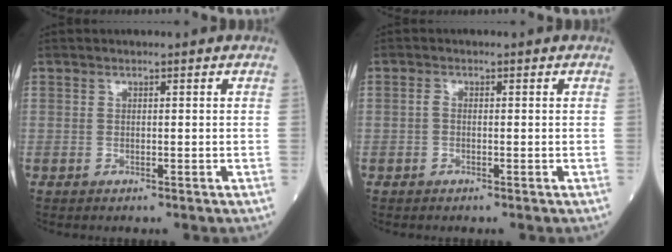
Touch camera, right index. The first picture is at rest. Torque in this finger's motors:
{"motor_torque": [0.05, -0.05, 0.07, 0.02]}